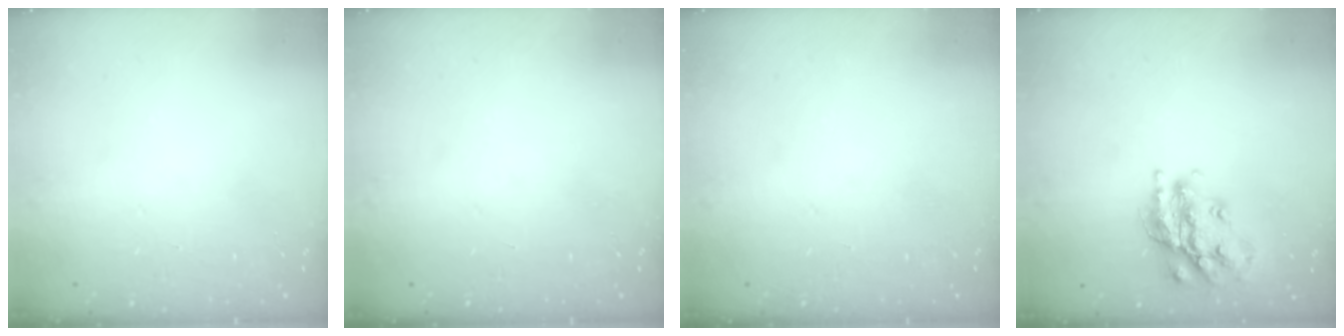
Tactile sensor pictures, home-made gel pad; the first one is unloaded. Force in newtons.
{"total": 0.0}
{"total": 0.0}
{"total": 17.4, "press": 17.4, "slide": 1.4}